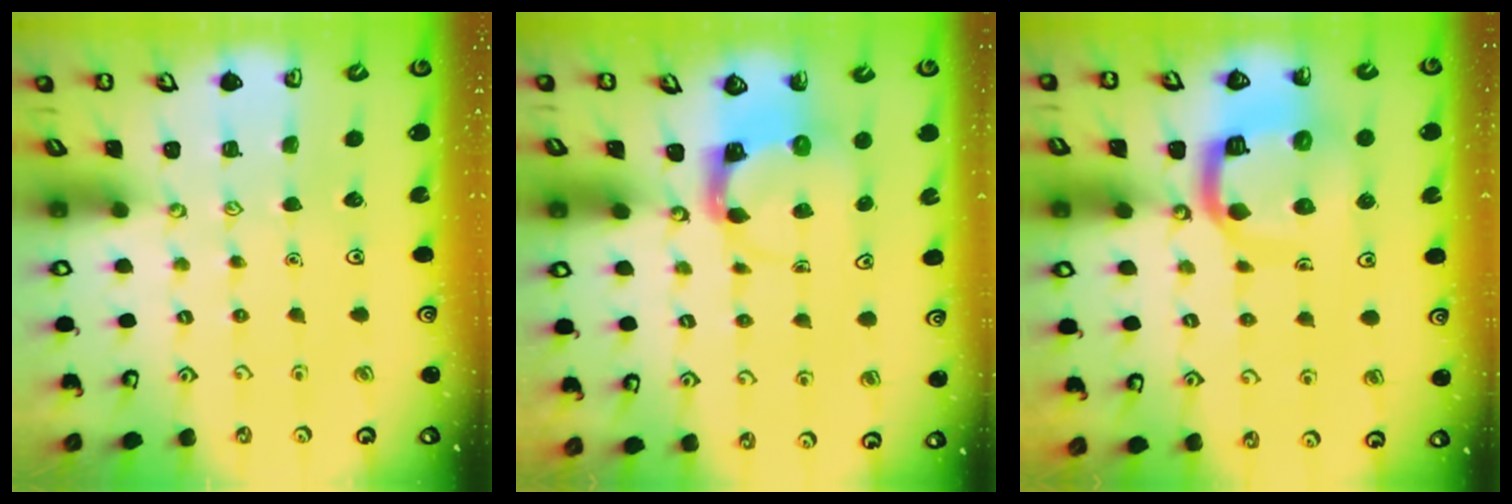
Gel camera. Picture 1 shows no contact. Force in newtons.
{"total": 3.5, "press": 3.5, "slide": 0.4}
{"total": 13.1, "press": 13.0, "slide": 1.5}